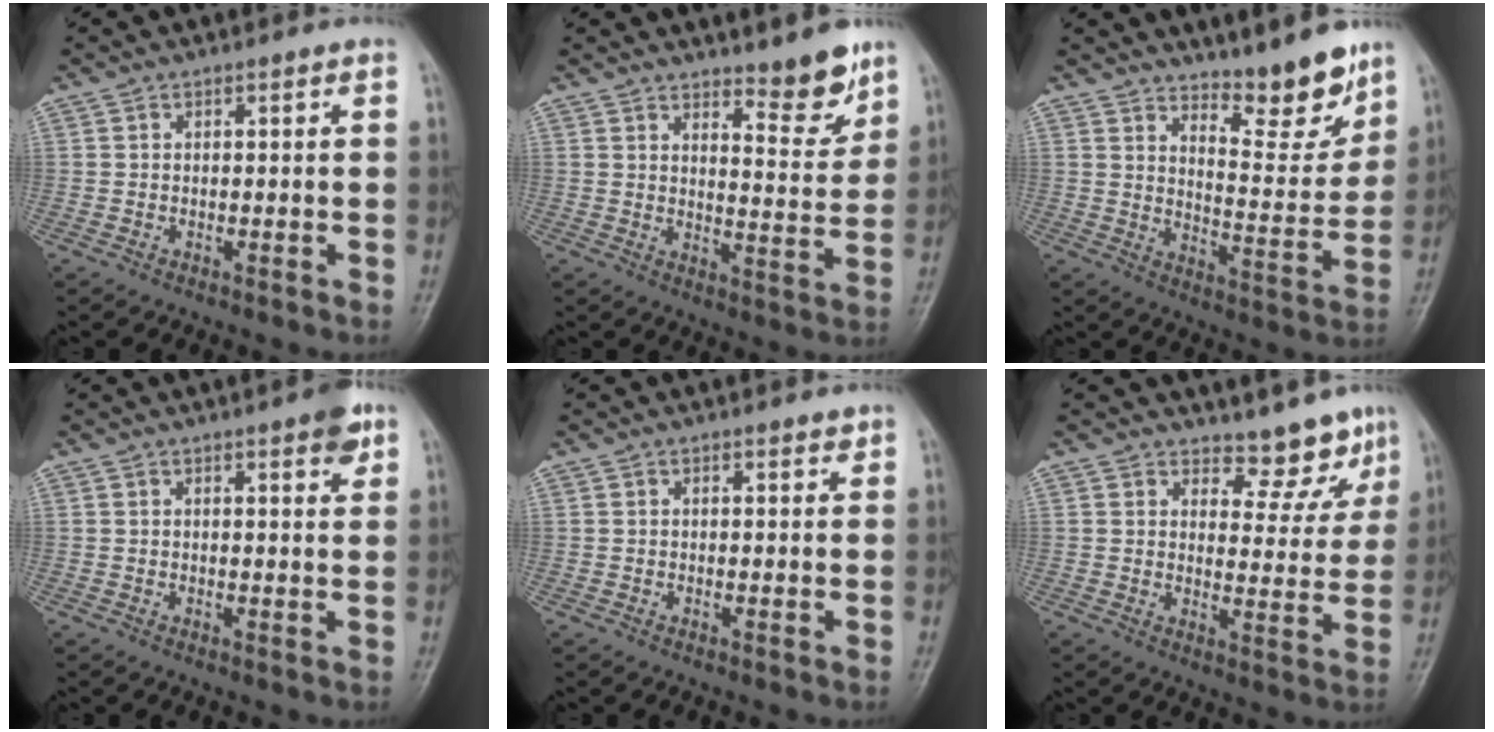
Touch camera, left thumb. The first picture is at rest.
{"total": 7.6, "force": [6.0, 1.8, 4.3], "torque": [-0.043, -0.057, 0.093]}
{"total": 11.0, "force": [8.9, 2.9, 5.8], "torque": [-0.057, -0.080, 0.144]}
{"total": 4.2, "force": [2.5, 1.1, 3.2], "torque": [-0.034, -0.010, 0.028]}
{"total": 1.1, "force": [0.9, 0.4, 0.4], "torque": [-0.004, -0.007, 0.012]}
{"total": 7.7, "force": [6.8, 3.3, 1.7], "torque": [0.008, -0.061, 0.089]}